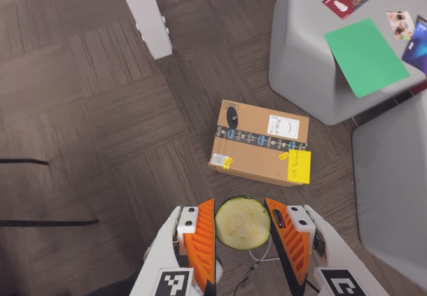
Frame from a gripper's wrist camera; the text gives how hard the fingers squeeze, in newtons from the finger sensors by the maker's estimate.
{"total": 7.5, "left": 7.8, "right": 7.2}